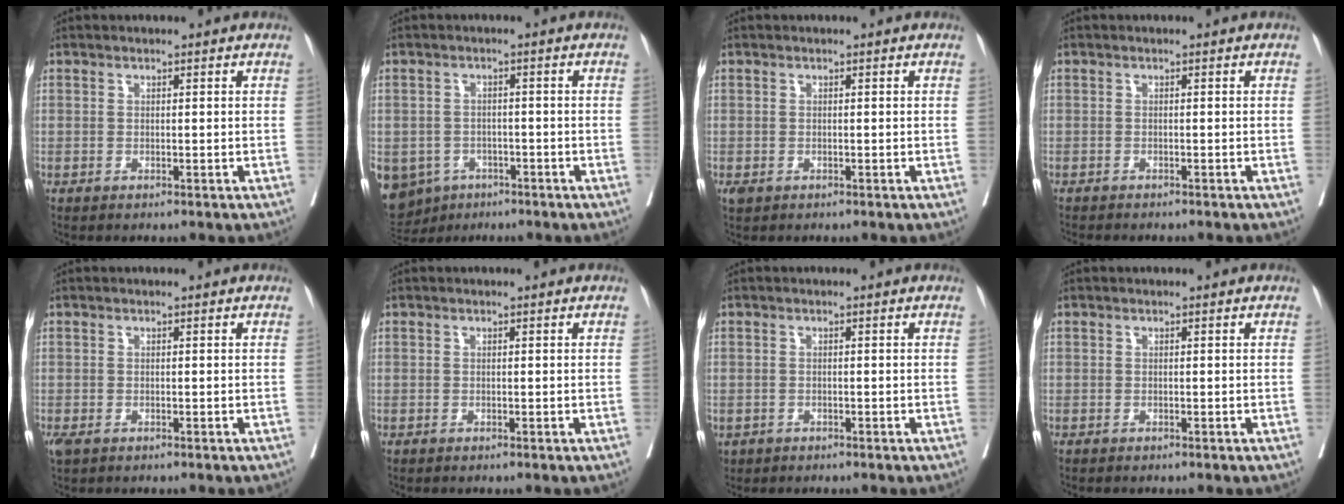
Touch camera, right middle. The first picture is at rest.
{"total": 11.3, "force": [-6.3, 8.8, 3.2], "torque": [-0.095, -0.003, -0.084]}
{"total": 1.0, "force": [-0.4, 0.8, 0.5], "torque": [-0.012, 0.000, -0.001]}
{"total": 4.3, "force": [-3.8, 0.9, 1.7], "torque": [-0.025, -0.007, -0.050]}
{"total": 1.8, "force": [-1.0, 1.1, 1.1], "torque": [-0.027, -0.006, -0.013]}
{"total": 0.0}
{"total": 1.7, "force": [-1.1, 1.2, 0.5], "torque": [-0.014, -0.001, -0.016]}
{"total": 0.0}